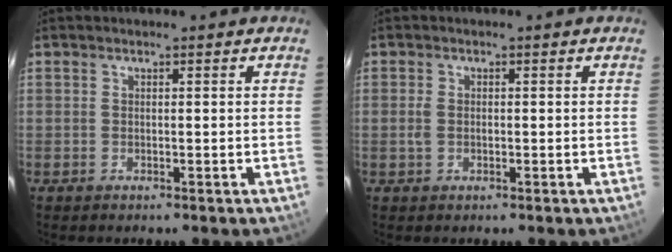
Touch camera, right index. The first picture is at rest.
{"total": 1.9, "force": [-0.2, 1.3, 1.4], "torque": [-0.031, 0.000, -0.002]}